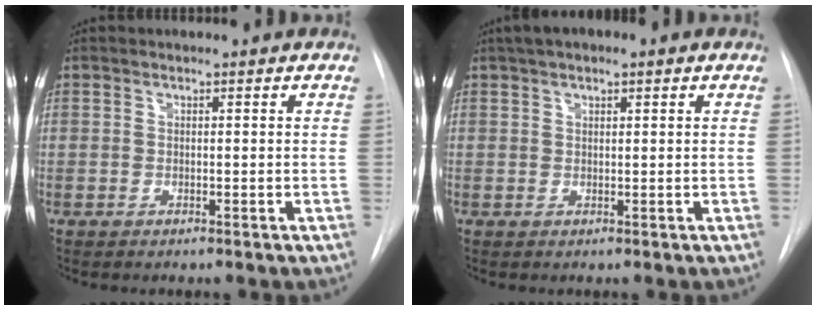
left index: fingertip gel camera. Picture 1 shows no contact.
{"total": 3.9, "force": [2.3, 1.3, 2.8], "torque": [-0.048, 0.023, 0.036]}